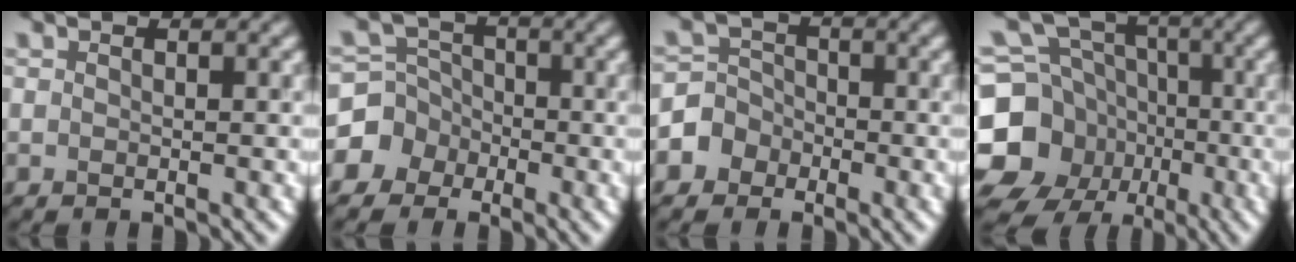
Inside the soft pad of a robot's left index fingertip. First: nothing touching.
{"total": 4.3, "force": [-1.8, 3.9, 0.1], "torque": [0.024, 0.011, -0.057]}
{"total": 3.5, "force": [-1.7, 3.1, 0.2], "torque": [0.023, 0.007, -0.049]}
{"total": 11.0, "force": [-2.7, 9.9, 4.0], "torque": [-0.104, -0.020, -0.065]}